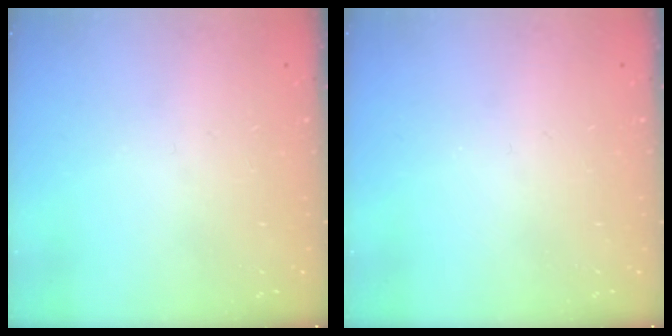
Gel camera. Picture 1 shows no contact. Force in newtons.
{"total": 0.0}